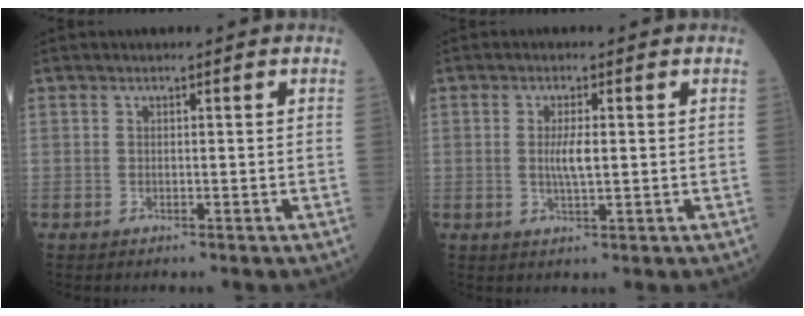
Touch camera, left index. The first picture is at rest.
{"total": 2.9, "force": [0.0, 0.5, 2.9], "torque": [-0.058, -0.007, 0.001]}